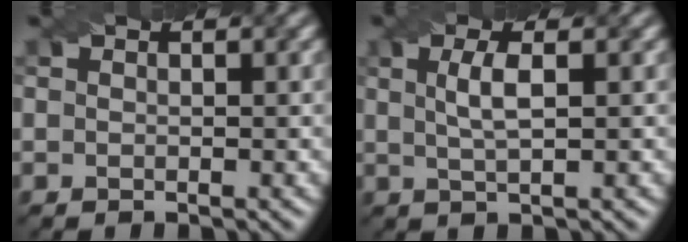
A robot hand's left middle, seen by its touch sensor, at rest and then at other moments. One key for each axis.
{"total": 2.6, "fx": 0.3, "fy": 0.6, "fz": 2.5, "tx": -0.047, "ty": 0.004, "tz": 0.008}